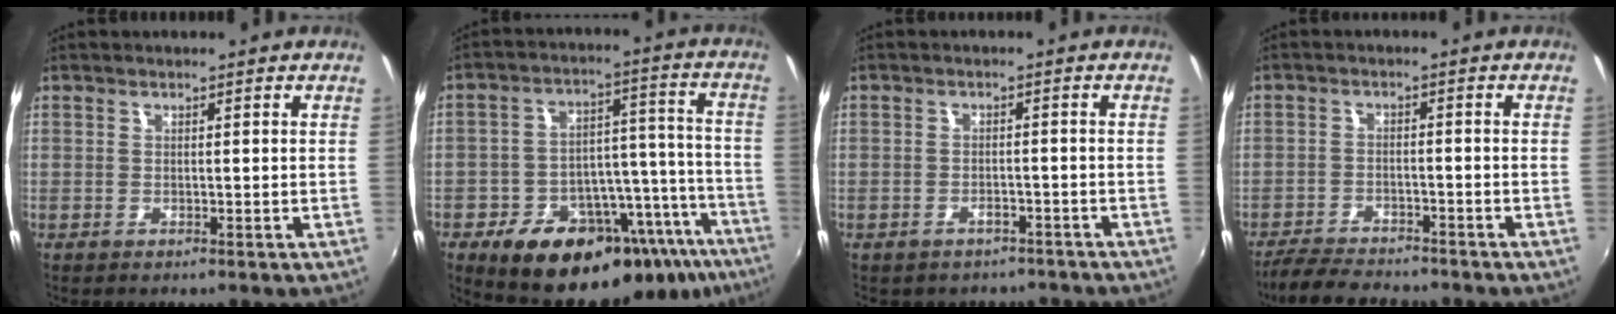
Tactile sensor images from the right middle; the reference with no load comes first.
{"total": 26.7, "force": [-18.1, 13.2, 14.5], "torque": [-0.229, 0.030, -0.233]}
{"total": 5.1, "force": [-4.2, 2.7, 1.3], "torque": [-0.031, -0.002, -0.047]}
{"total": 9.0, "force": [-8.2, 1.9, 3.4], "torque": [-0.094, -0.018, -0.133]}